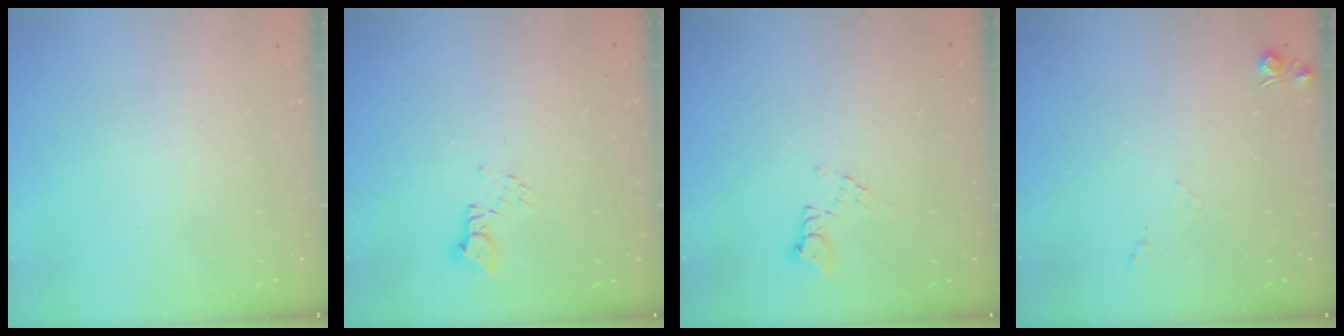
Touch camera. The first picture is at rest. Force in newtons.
{"total": 2.1, "press": 2.1, "slide": 0.3}
{"total": 4.5, "press": 4.4, "slide": 0.7}
{"total": 5.7, "press": 5.6, "slide": 0.8}